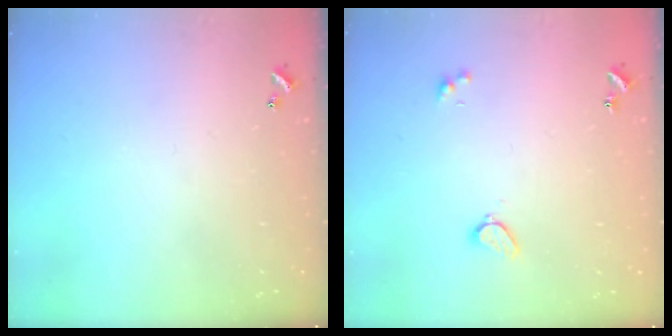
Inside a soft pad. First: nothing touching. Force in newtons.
{"total": 1.9, "press": 1.9, "slide": 0.3}